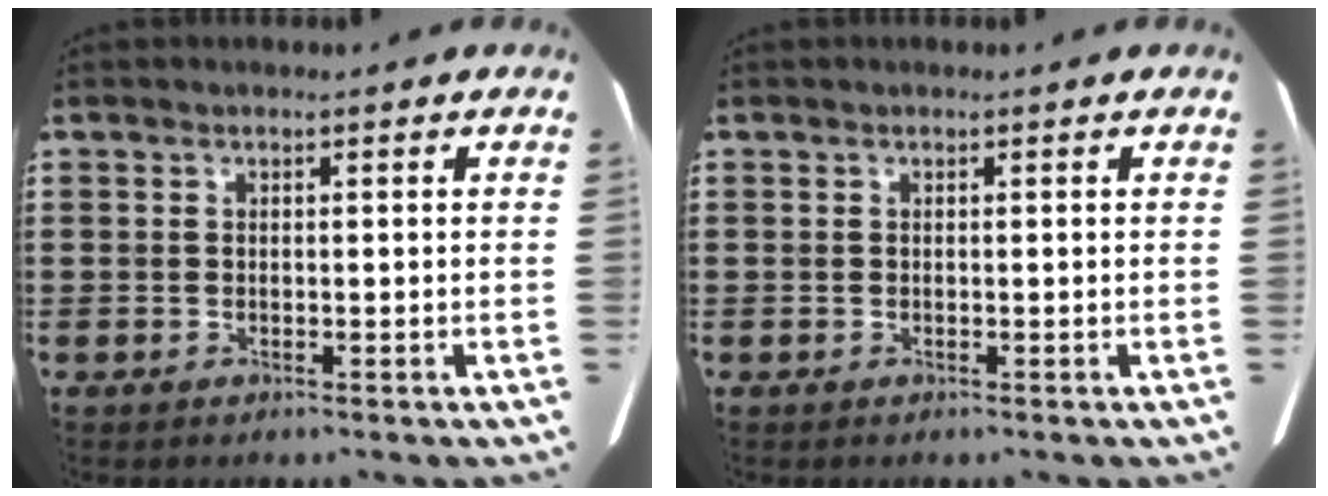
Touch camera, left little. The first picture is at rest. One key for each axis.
{"total": 0.0}